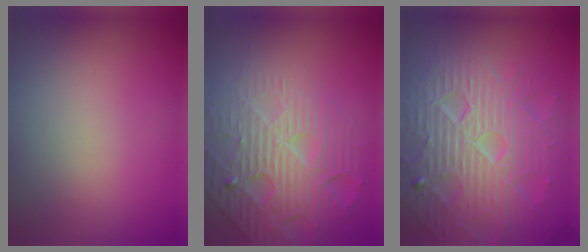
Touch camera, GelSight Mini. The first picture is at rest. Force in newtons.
{"total": 6.7, "press": 5.3, "slide": 4.1}
{"total": 10.4, "press": 6.7, "slide": 8.0}